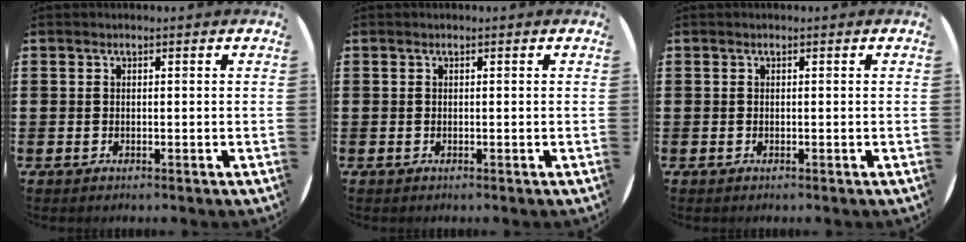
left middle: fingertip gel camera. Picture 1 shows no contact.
{"total": 0.0}
{"total": 0.0}